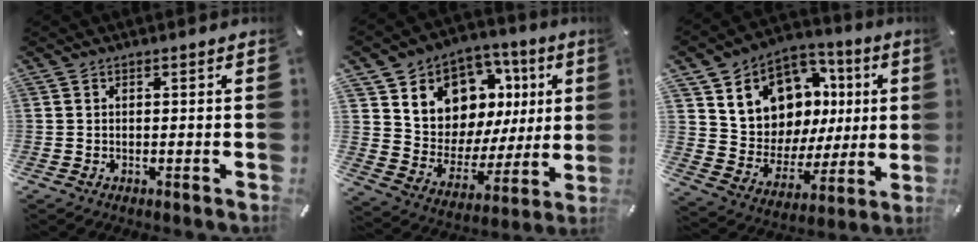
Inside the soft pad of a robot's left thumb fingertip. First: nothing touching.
{"total": 10.6, "force": [5.1, 8.9, 2.7], "torque": [-0.046, -0.065, 0.101]}
{"total": 12.4, "force": [5.0, 10.8, 3.7], "torque": [-0.064, -0.047, 0.102]}